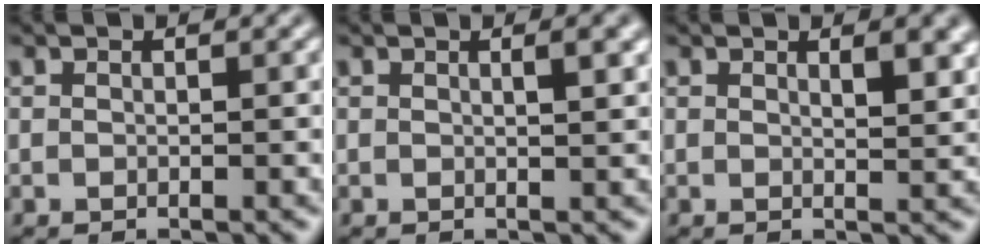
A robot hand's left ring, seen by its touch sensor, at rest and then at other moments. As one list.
[{"total": 2.0, "force": [0.8, 0.6, 1.8], "torque": [-0.016, 0.005, 0.007]}, {"total": 2.6, "force": [1.3, 0.8, 2.2], "torque": [-0.024, -0.001, 0.022]}]